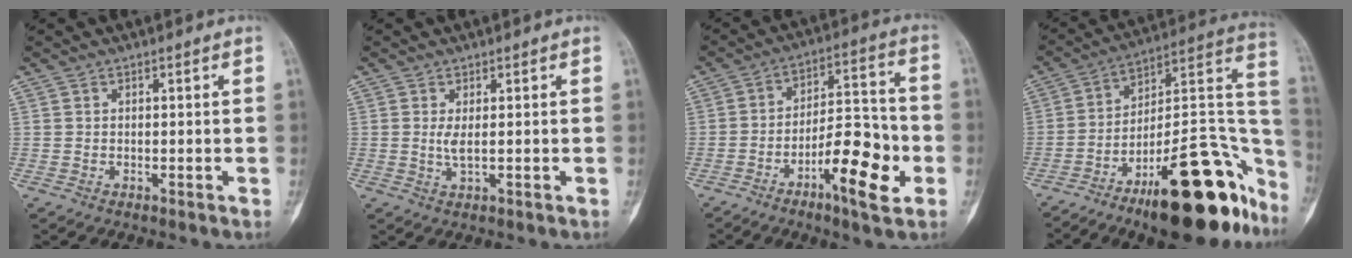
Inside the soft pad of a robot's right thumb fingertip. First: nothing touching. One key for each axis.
{"total": 2.2, "fx": 0.2, "fy": 0.3, "fz": 2.1, "tx": -0.054, "ty": -0.008, "tz": 0.008}
{"total": 14.0, "fx": -5.6, "fy": 4.4, "fz": 12.0, "tx": -0.180, "ty": 0.037, "tz": -0.090}
{"total": 29.2, "fx": -15.8, "fy": 9.9, "fz": 22.4, "tx": -0.229, "ty": 0.097, "tz": -0.239}